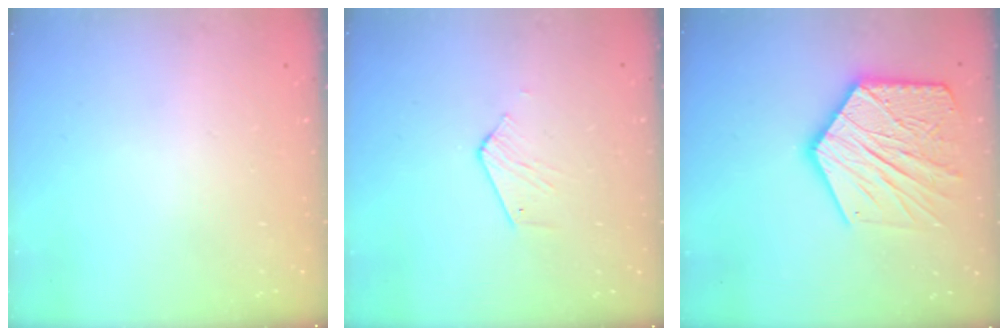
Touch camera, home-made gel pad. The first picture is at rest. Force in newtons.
{"total": 2.8, "press": 2.8, "slide": 0.4}
{"total": 21.6, "press": 21.6, "slide": 1.6}